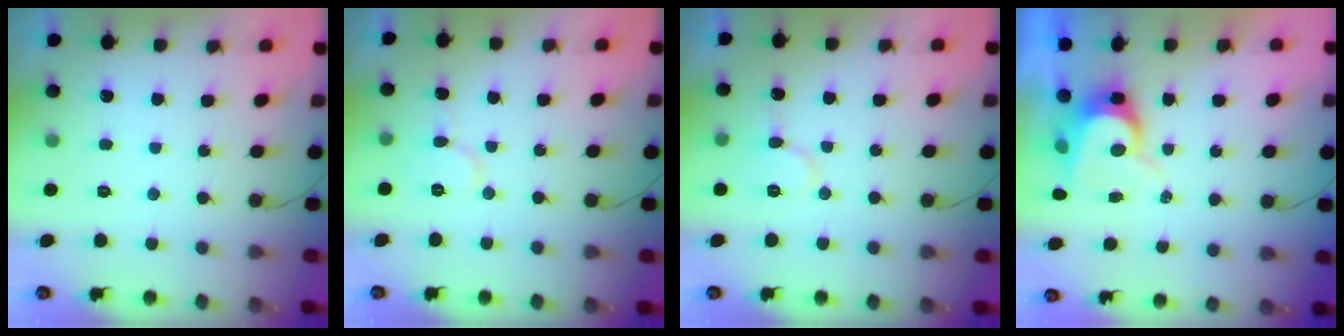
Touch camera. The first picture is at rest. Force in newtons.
{"total": 5.9, "press": 5.9, "slide": 0.5}
{"total": 7.8, "press": 7.8, "slide": 0.9}
{"total": 7.9, "press": 7.9, "slide": 0.4}